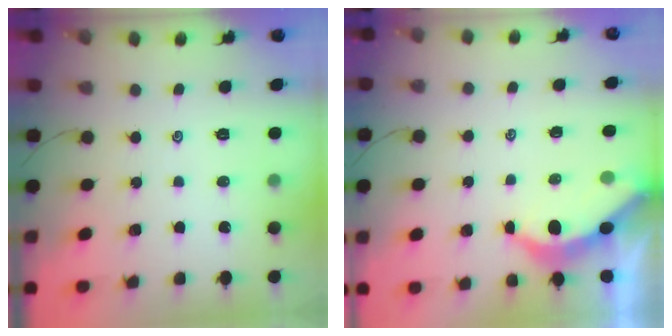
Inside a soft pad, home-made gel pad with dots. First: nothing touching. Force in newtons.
{"total": 3.6, "press": 3.6, "slide": 0.4}